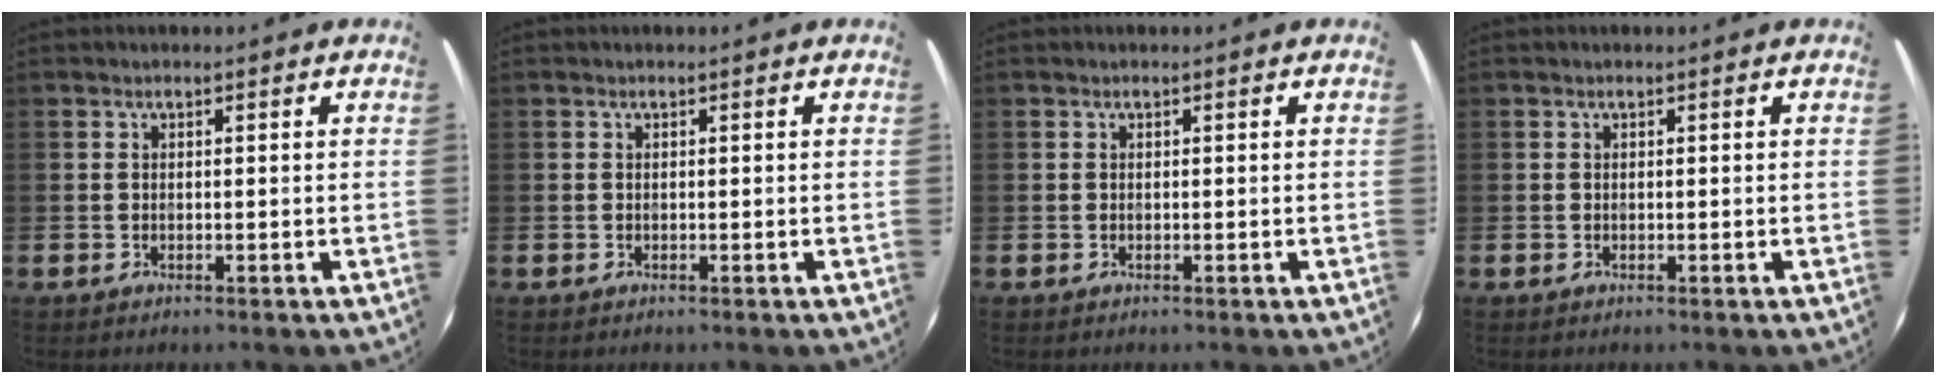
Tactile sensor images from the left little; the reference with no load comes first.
{"total": 0.0}
{"total": 0.0}
{"total": 0.0}